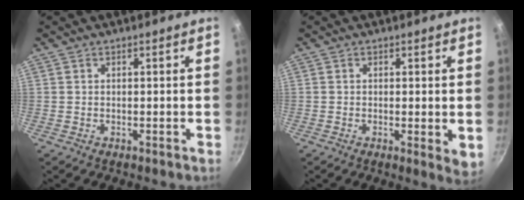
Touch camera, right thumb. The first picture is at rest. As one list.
[{"total": 4.1, "force": [-0.1, 1.1, 3.9], "torque": [-0.051, -0.014, -0.004]}]